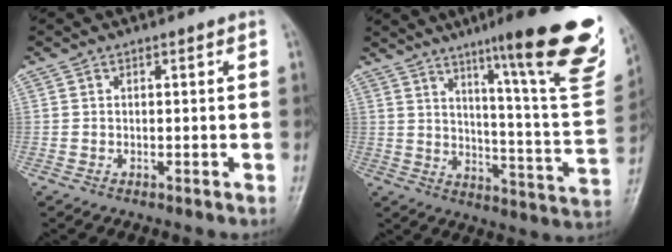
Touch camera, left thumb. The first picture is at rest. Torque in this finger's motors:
{"motor_torque": [1.35, -0.59, 1.66, -1.12, 0.33]}